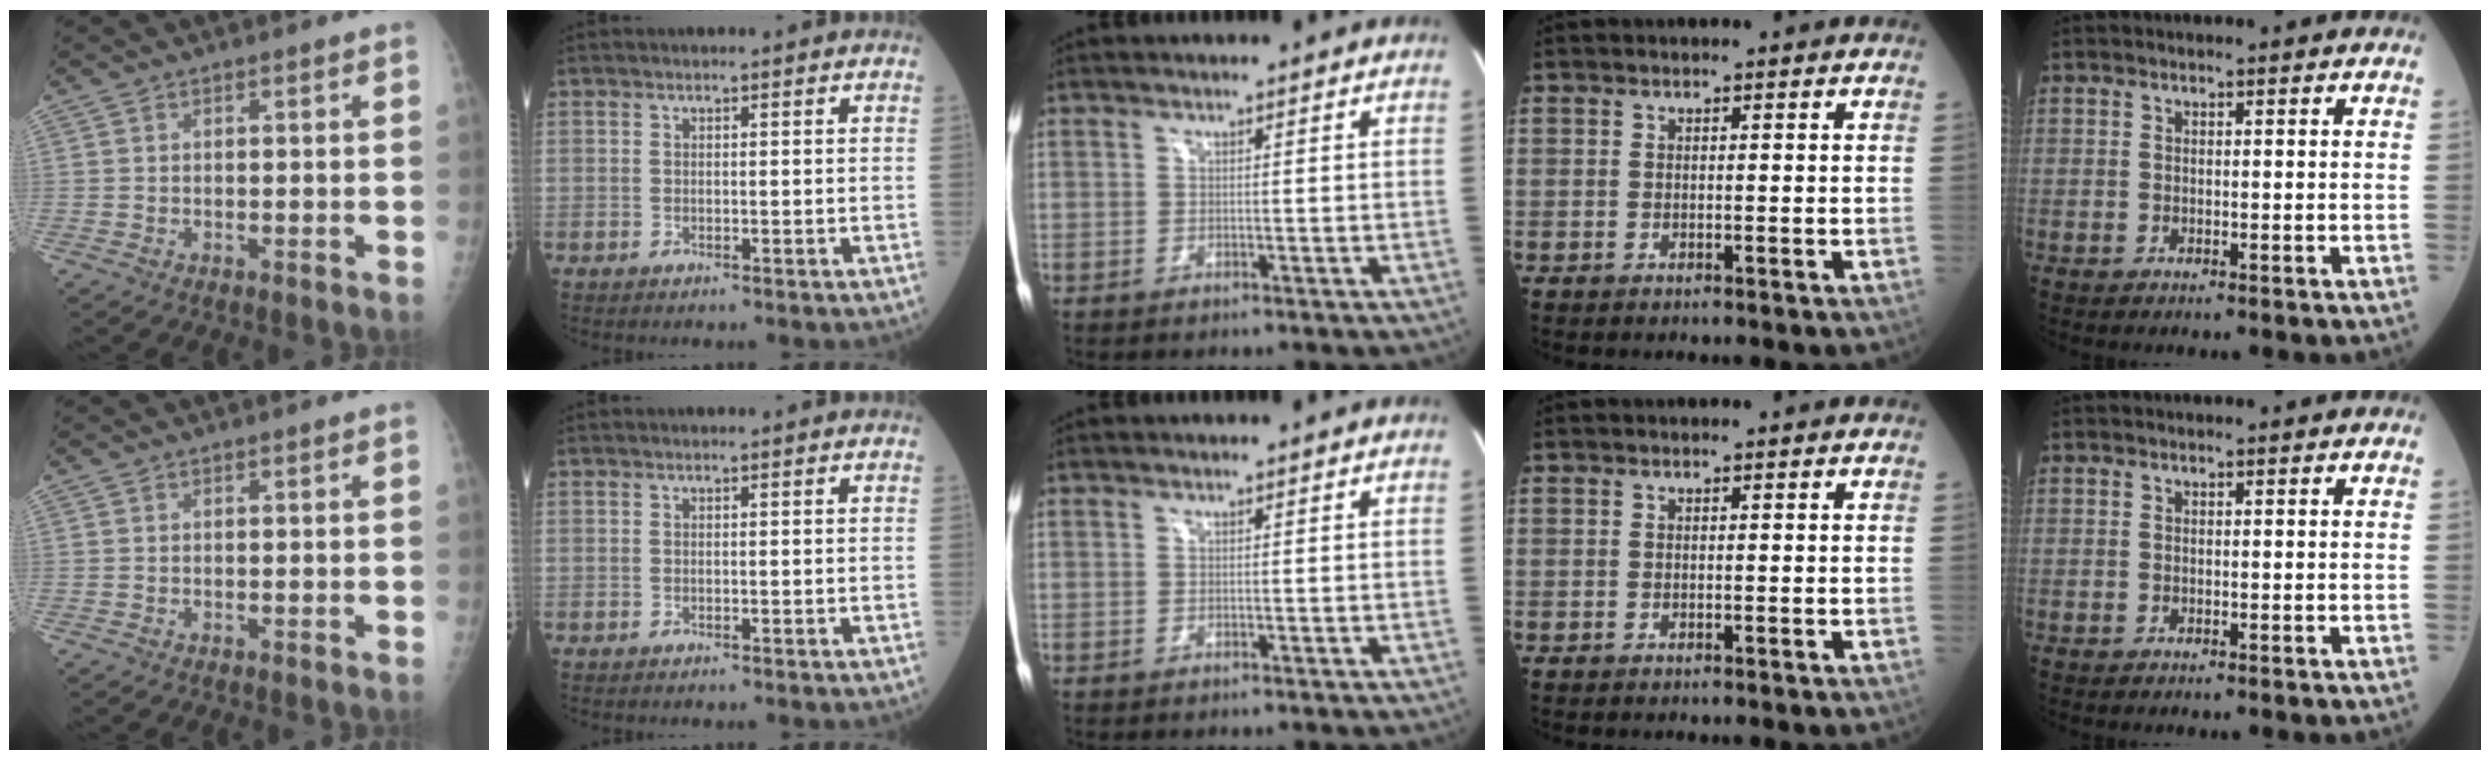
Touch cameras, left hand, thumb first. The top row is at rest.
{}